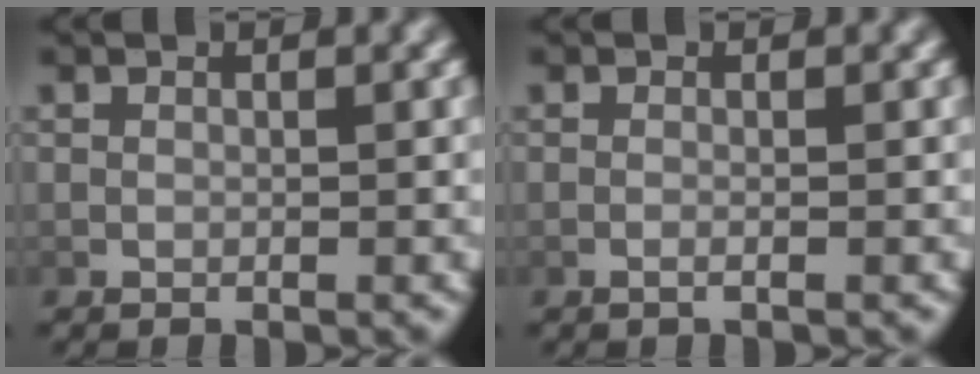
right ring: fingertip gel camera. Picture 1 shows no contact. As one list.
[{"total": 0.7, "force": [-0.5, 0.0, 0.5], "torque": [-0.014, -0.003, -0.008]}]